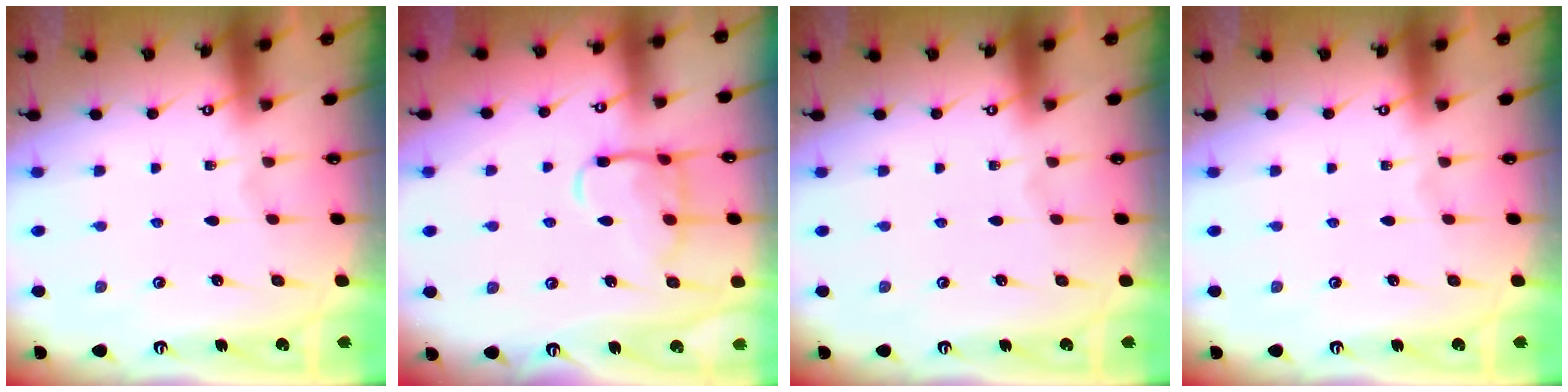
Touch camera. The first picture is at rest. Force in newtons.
{"total": 13.5, "press": 13.4, "slide": 1.1}
{"total": 0.0}
{"total": 0.0}